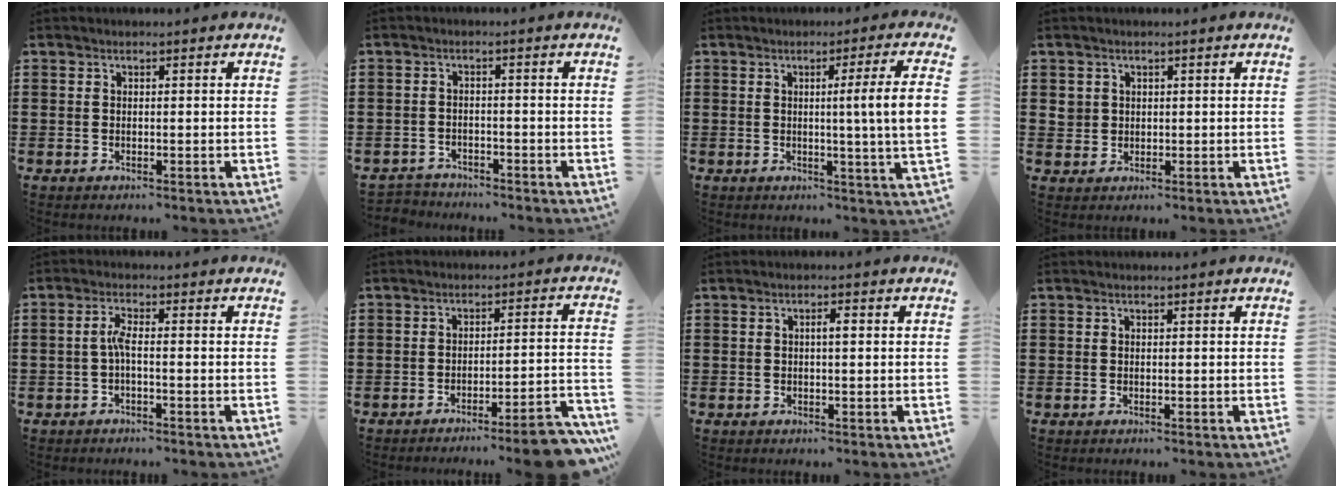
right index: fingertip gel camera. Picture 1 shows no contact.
{"total": 2.1, "force": [-2.0, 0.4, -0.3], "torque": [-0.002, 0.002, -0.046]}
{"total": 7.3, "force": [0.8, -1.1, 7.2], "torque": [-0.114, -0.015, 0.004]}
{"total": 1.9, "force": [0.7, 1.7, 0.4], "torque": [-0.016, 0.007, 0.014]}
{"total": 2.7, "force": [-0.6, 0.5, 2.6], "torque": [-0.058, -0.001, -0.015]}
{"total": 5.7, "force": [-5.0, -0.2, 2.9], "torque": [-0.042, -0.004, -0.093]}
{"total": 1.5, "force": [0.1, 0.3, 1.4], "torque": [-0.026, 0.003, 0.000]}
{"total": 0.0}